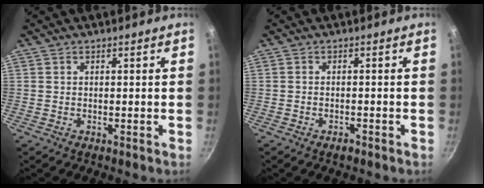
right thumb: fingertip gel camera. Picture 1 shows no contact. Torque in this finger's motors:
{"motor_torque": [-0.32, 0.23, -0.51, 0.14, 0.00]}